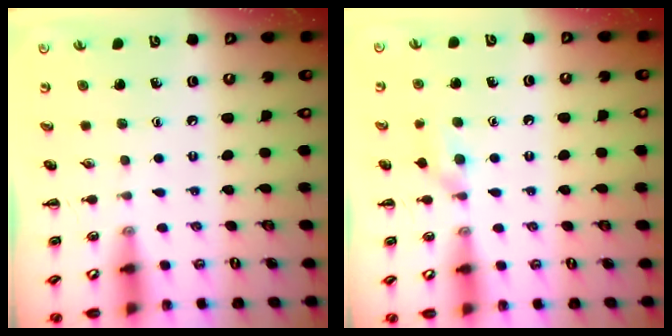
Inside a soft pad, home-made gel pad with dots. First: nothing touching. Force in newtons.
{"total": 6.7, "press": 6.5, "slide": 1.9}